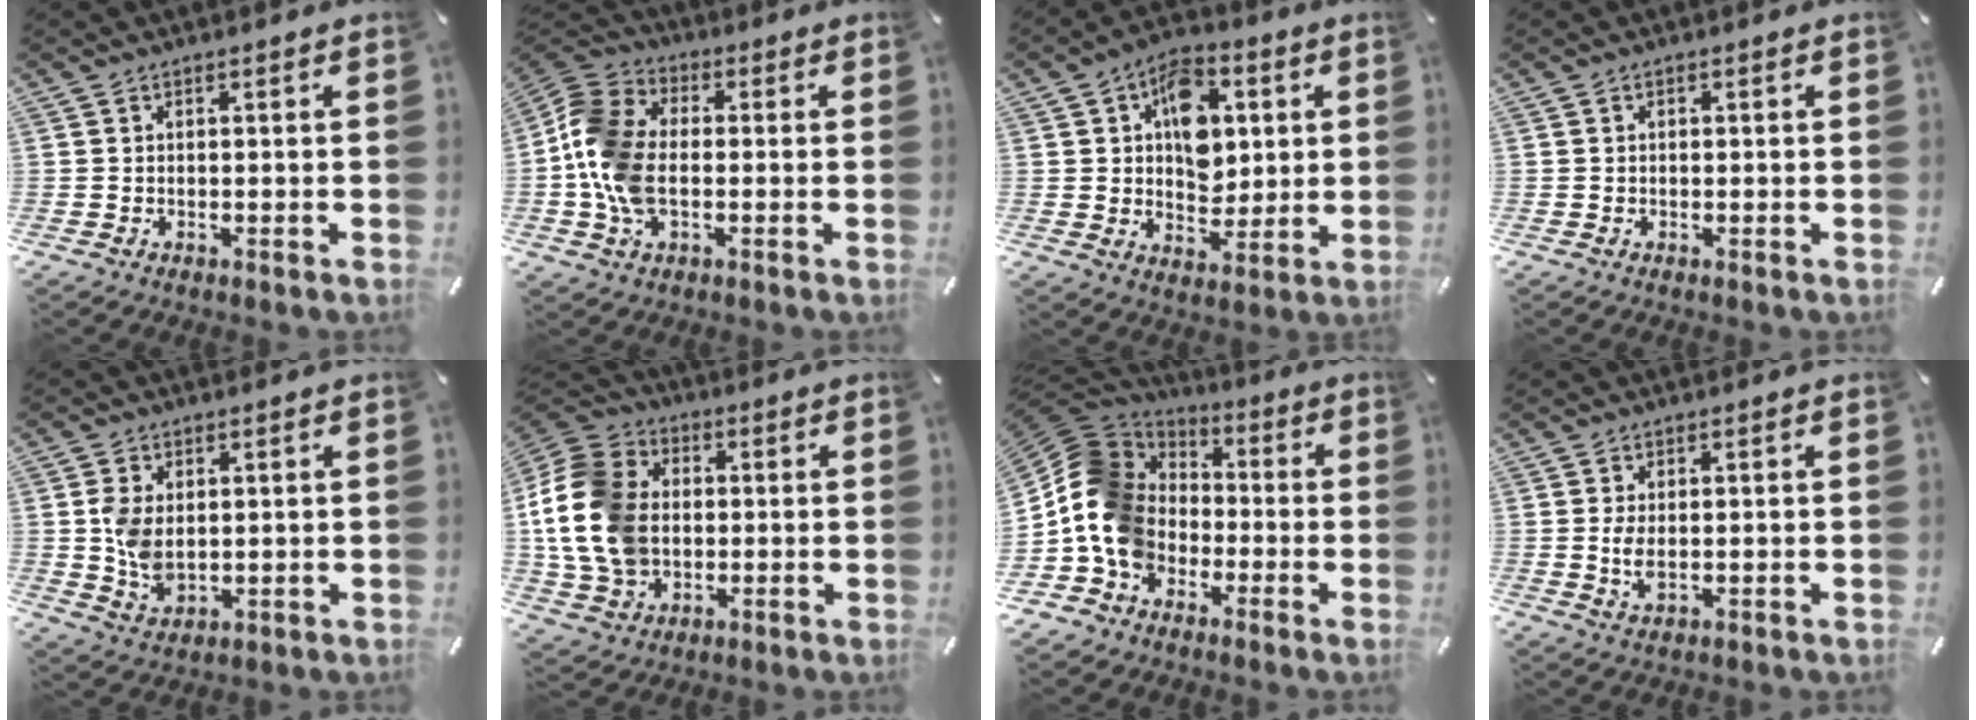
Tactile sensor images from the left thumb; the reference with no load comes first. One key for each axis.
{"total": 13.0, "fx": -2.4, "fy": 8.7, "fz": 9.4, "tx": -0.209, "ty": 0.013, "tz": -0.041}
{"total": 11.8, "fx": 2.8, "fy": 9.0, "fz": 7.1, "tx": -0.095, "ty": 0.003, "tz": 0.050}
{"total": 0.5, "fx": 0.0, "fy": 0.3, "fz": 0.4, "tx": -0.008, "ty": 0.001, "tz": -0.001}
{"total": 6.6, "fx": 0.8, "fy": 4.6, "fz": 4.6, "tx": -0.095, "ty": -0.002, "tz": 0.010}
{"total": 17.9, "fx": -0.4, "fy": 14.1, "fz": 11.0, "tx": -0.262, "ty": 0.017, "tz": -0.010}
{"total": 14.9, "fx": -4.0, "fy": 12.9, "fz": 6.3, "tx": -0.159, "ty": 0.019, "tz": -0.075}
{"total": 3.7, "fx": 0.1, "fy": 1.6, "fz": 3.3, "tx": -0.077, "ty": -0.009, "tz": -0.007}